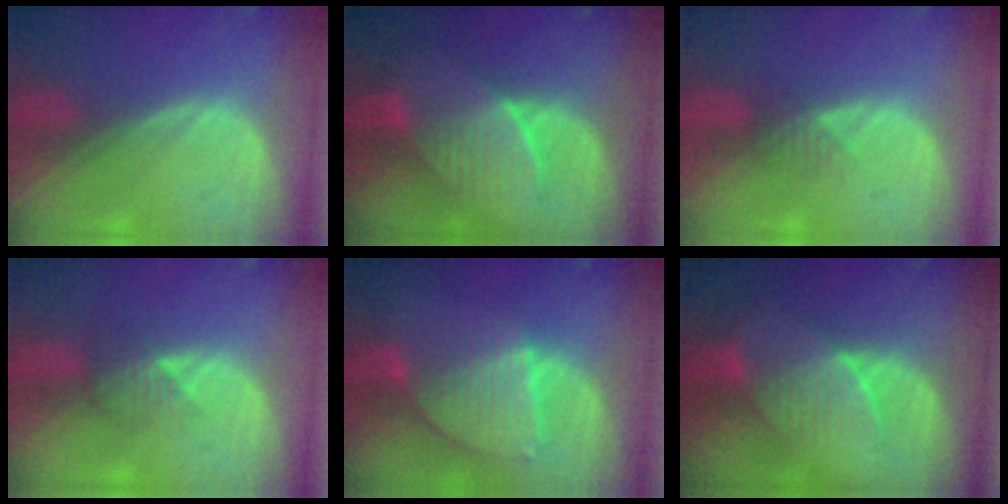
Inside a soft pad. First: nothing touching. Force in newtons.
{"total": 7.1, "press": 6.9, "slide": 1.4}
{"total": 2.3, "press": 2.1, "slide": 1.0}
{"total": 3.4, "press": 3.1, "slide": 1.5}
{"total": 8.5, "press": 7.4, "slide": 4.1}
{"total": 7.6, "press": 6.9, "slide": 3.1}